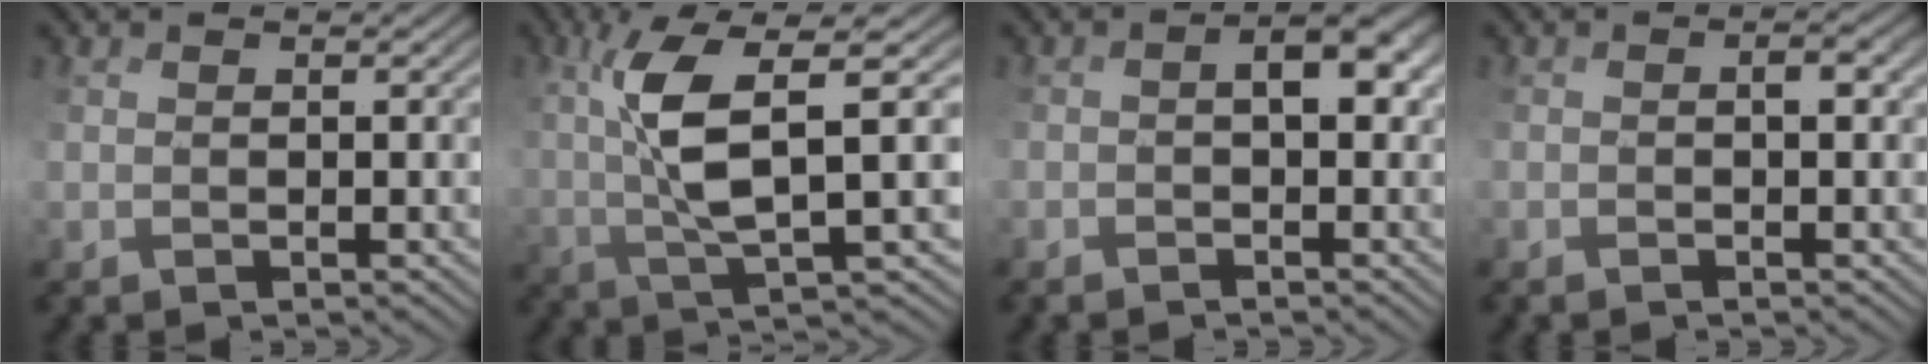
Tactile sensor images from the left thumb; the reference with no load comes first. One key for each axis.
{"total": 7.0, "fx": 2.6, "fy": -0.2, "fz": 6.4, "tx": -0.128, "ty": 0.021, "tz": 0.061}
{"total": 5.1, "fx": -0.6, "fy": 2.7, "fz": 4.3, "tx": -0.063, "ty": 0.002, "tz": -0.006}
{"total": 2.1, "fx": -0.5, "fy": 0.8, "fz": 1.8, "tx": -0.025, "ty": 0.005, "tz": -0.004}